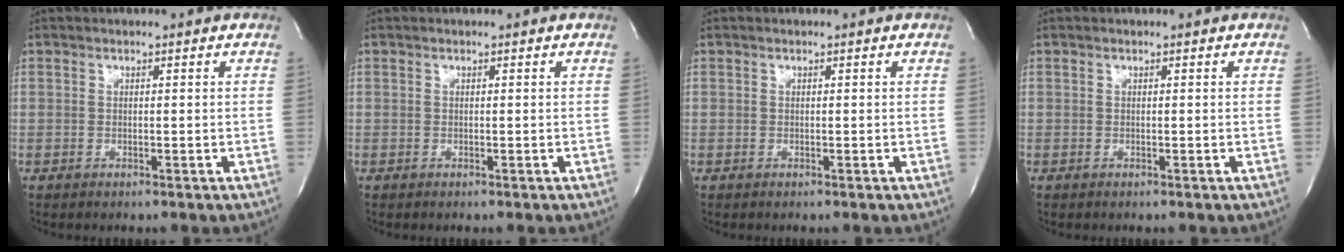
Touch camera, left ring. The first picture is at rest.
{"total": 0.0}
{"total": 0.0}
{"total": 0.0}